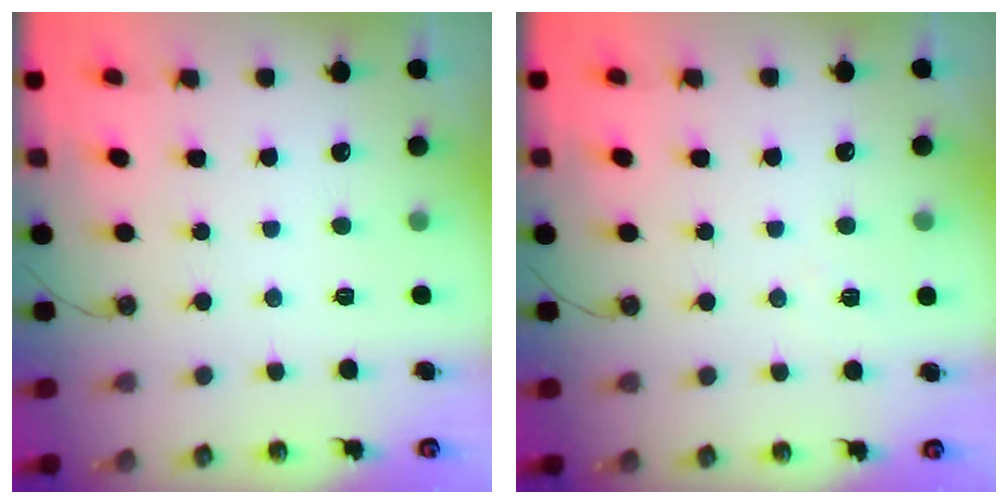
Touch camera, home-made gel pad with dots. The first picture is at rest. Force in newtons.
{"total": 5.0, "press": 3.5, "slide": 3.5}